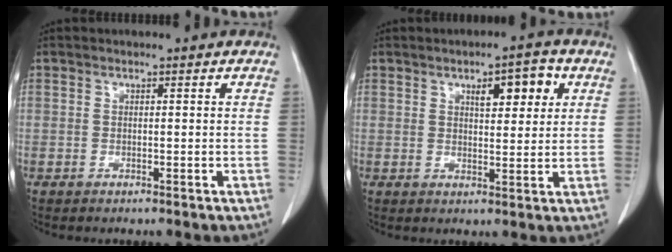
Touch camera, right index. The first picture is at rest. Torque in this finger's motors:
{"motor_torque": [0.43, 0.43, 0.12, 0.06]}